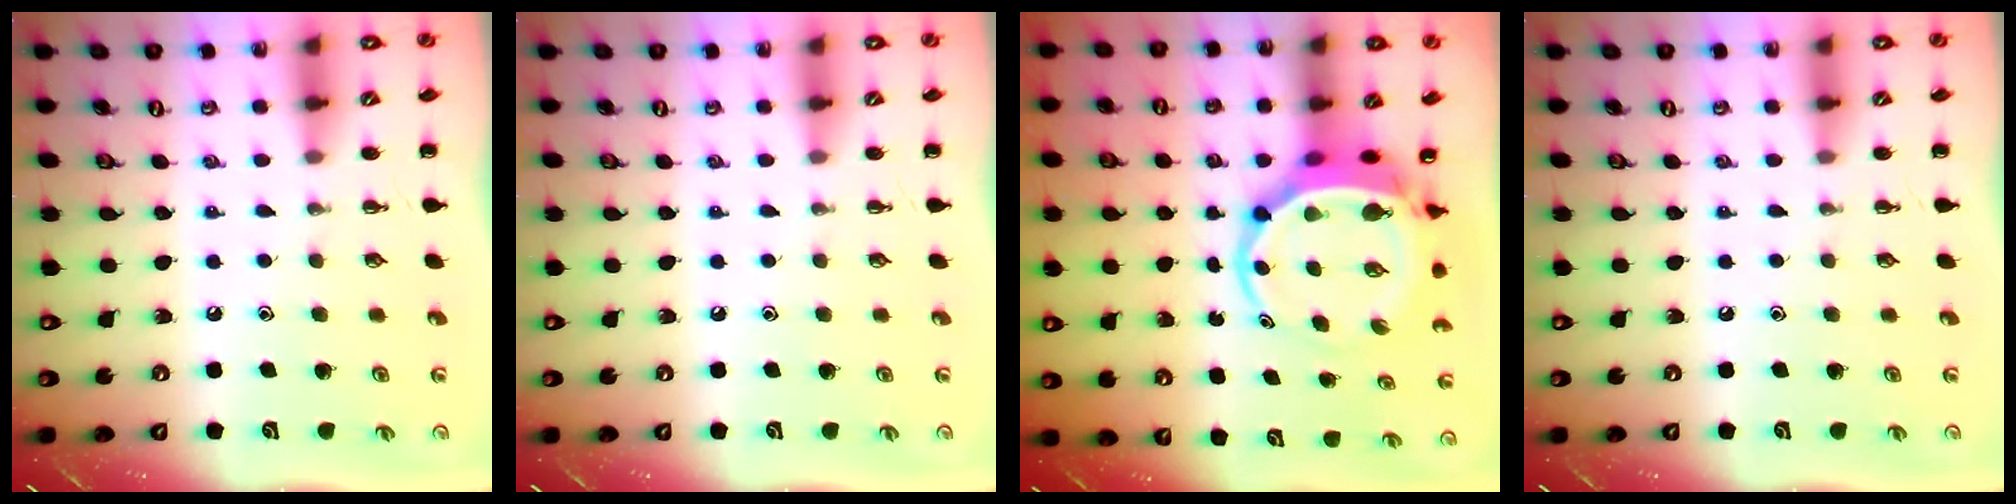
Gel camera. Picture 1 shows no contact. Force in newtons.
{"total": 0.0}
{"total": 7.1, "press": 6.9, "slide": 1.6}
{"total": 0.0}